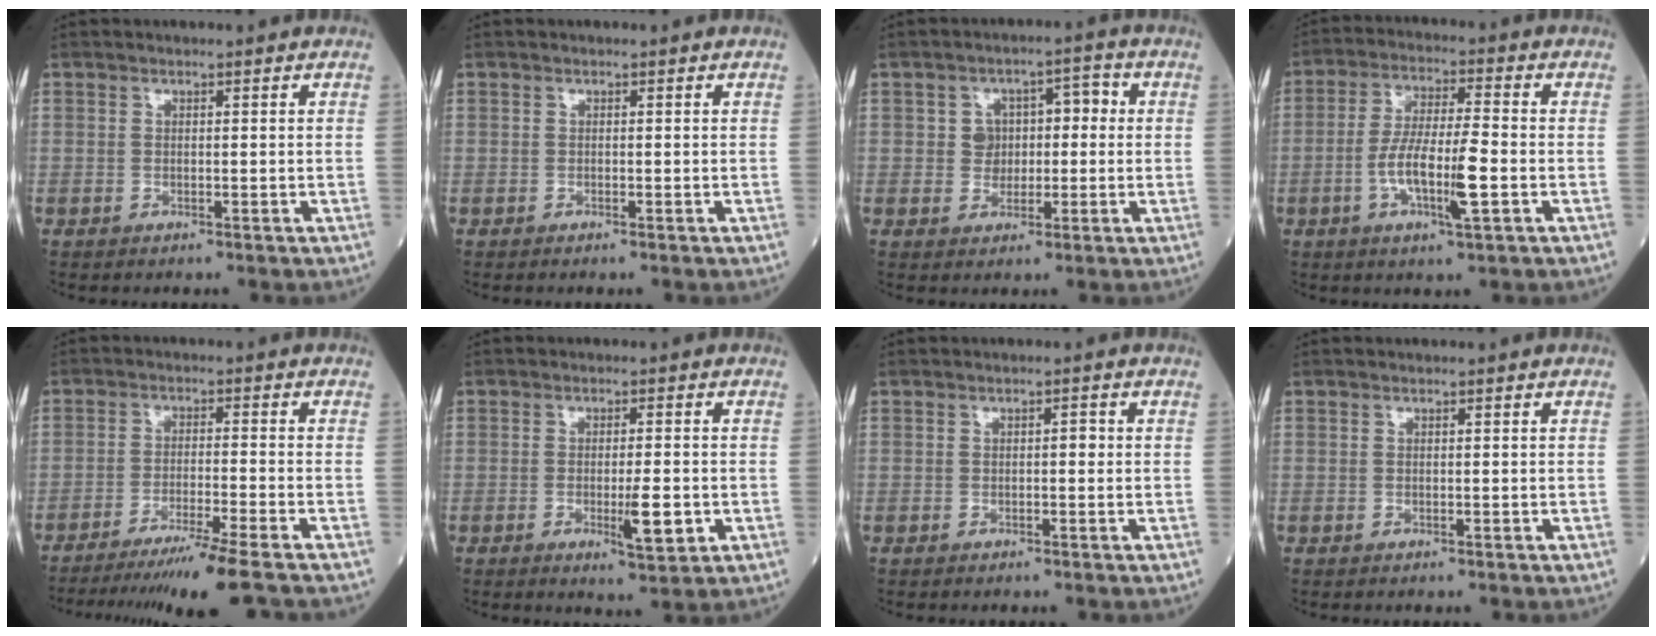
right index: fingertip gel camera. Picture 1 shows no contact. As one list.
[{"total": 0.0}, {"total": 5.1, "force": [0.1, 4.4, 2.6], "torque": [-0.030, 0.028, 0.002]}, {"total": 9.4, "force": [-2.6, 1.1, 9.0], "torque": [-0.169, -0.002, -0.052]}, {"total": 11.4, "force": [-9.5, -2.2, 5.8], "torque": [-0.077, -0.034, -0.155]}, {"total": 5.1, "force": [-1.4, 0.6, 4.9], "torque": [-0.074, -0.008, -0.017]}, {"total": 1.0, "force": [0.0, 0.4, 0.9], "torque": [-0.010, 0.003, -0.002]}, {"total": 0.0}]